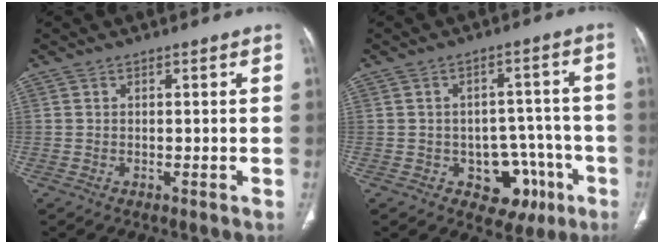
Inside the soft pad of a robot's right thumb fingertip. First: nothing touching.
{"total": 9.8, "force": [-4.2, 7.0, 5.5], "torque": [-0.027, 0.039, -0.043]}